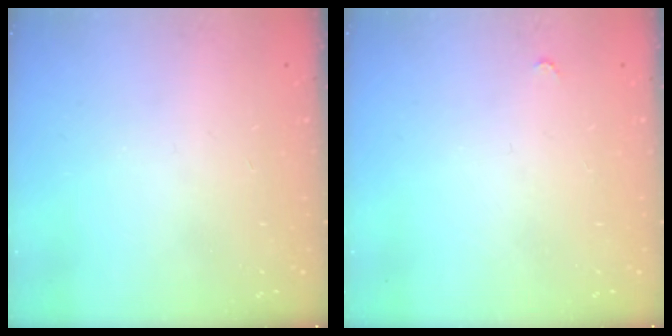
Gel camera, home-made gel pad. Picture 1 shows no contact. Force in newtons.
{"total": 2.8, "press": 2.8, "slide": 0.4}